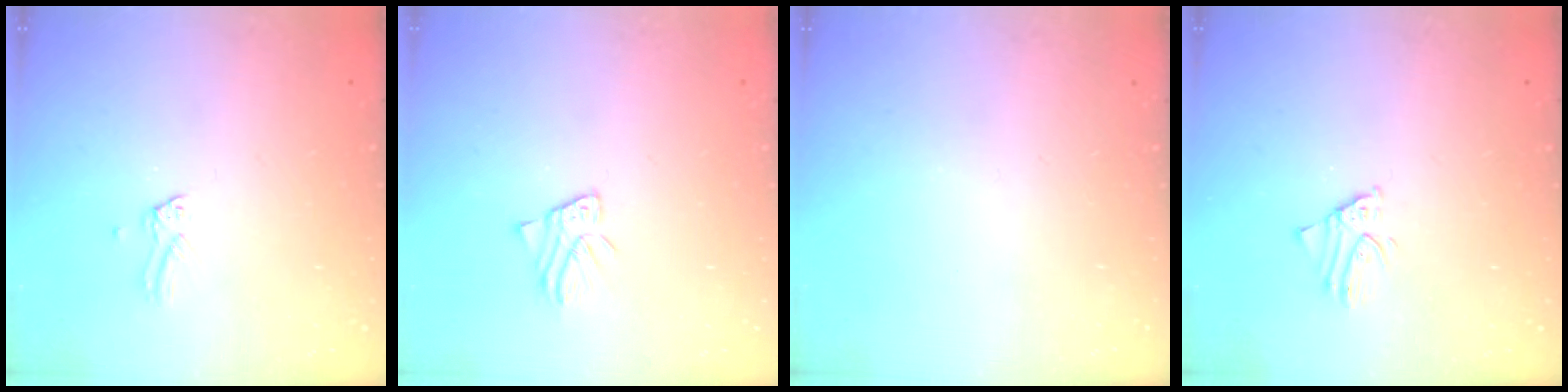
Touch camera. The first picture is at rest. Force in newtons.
{"total": 2.5, "press": 2.5, "slide": 0.2}
{"total": 0.0}
{"total": 1.5, "press": 1.5, "slide": 0.1}